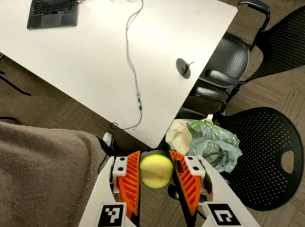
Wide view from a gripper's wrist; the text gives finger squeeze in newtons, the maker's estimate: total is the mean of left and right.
{"total": 8.6, "left": 8.4, "right": 8.8}